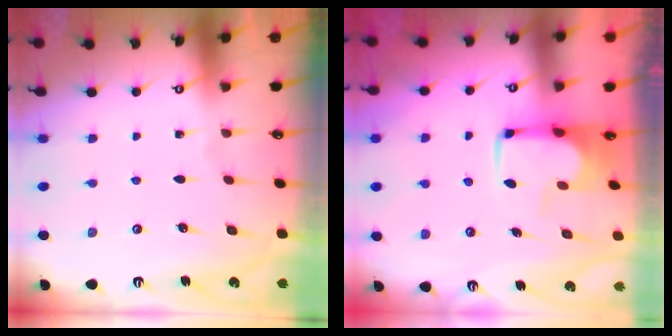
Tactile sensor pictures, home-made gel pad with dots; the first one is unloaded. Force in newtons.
{"total": 2.2, "press": 2.1, "slide": 0.5}